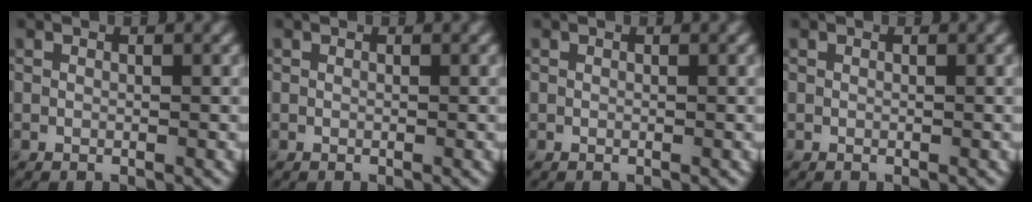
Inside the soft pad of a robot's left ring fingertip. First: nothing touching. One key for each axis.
{"total": 0.0}
{"total": 0.0}
{"total": 0.0}